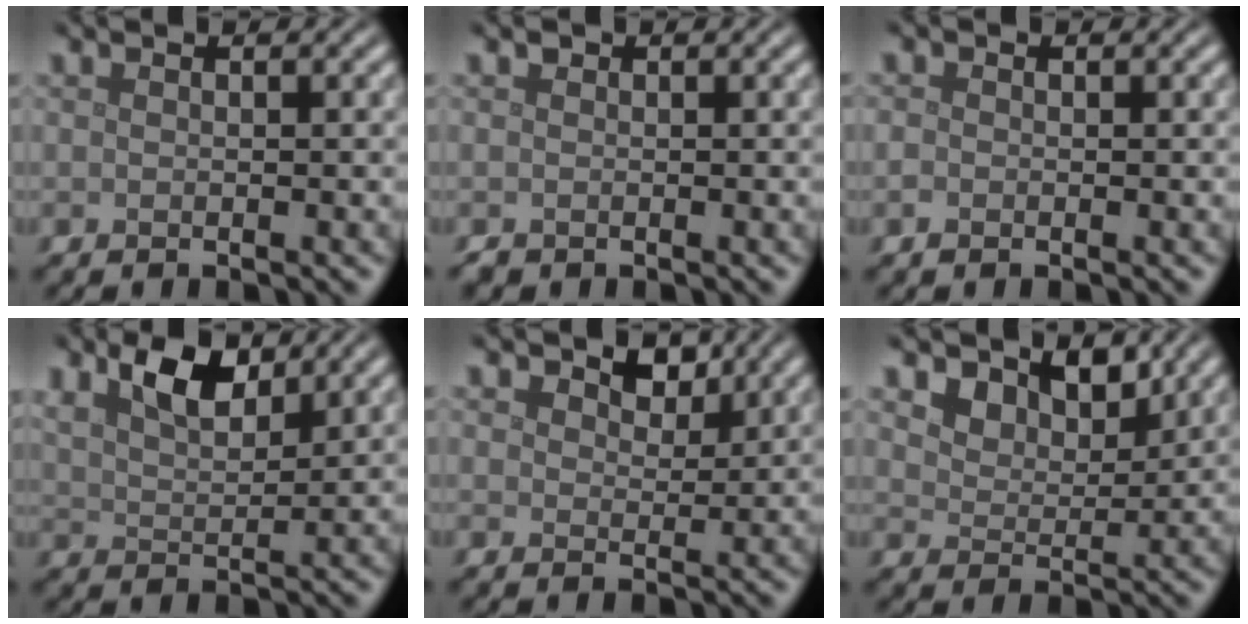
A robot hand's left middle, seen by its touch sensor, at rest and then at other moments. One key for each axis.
{"total": 0.6, "fx": -0.1, "fy": 0.6, "fz": 0.0, "tx": 0.003, "ty": -0.004, "tz": -0.007}
{"total": 0.8, "fx": -0.3, "fy": 0.7, "fz": 0.3, "tx": -0.007, "ty": -0.002, "tz": -0.008}
{"total": 4.6, "fx": 2.9, "fy": 2.0, "fz": 3.0, "tx": -0.060, "ty": 0.004, "tz": 0.051}
{"total": 2.6, "fx": 1.9, "fy": 1.4, "fz": 1.2, "tx": -0.020, "ty": -0.006, "tz": 0.024}
{"total": 4.7, "fx": 3.4, "fy": 2.5, "fz": 2.0, "tx": -0.042, "ty": -0.019, "tz": 0.062}